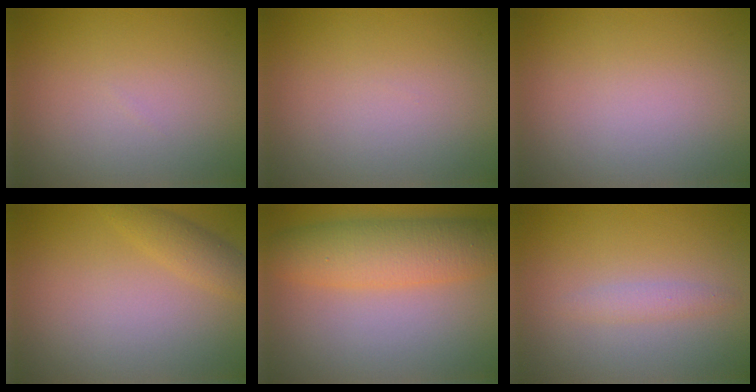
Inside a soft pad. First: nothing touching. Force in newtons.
{"total": 0.0}
{"total": 0.0}
{"total": 1.9, "press": 1.9, "slide": 0.1}
{"total": 6.4, "press": 6.4, "slide": 0.1}
{"total": 1.2, "press": 1.2, "slide": 0.0}